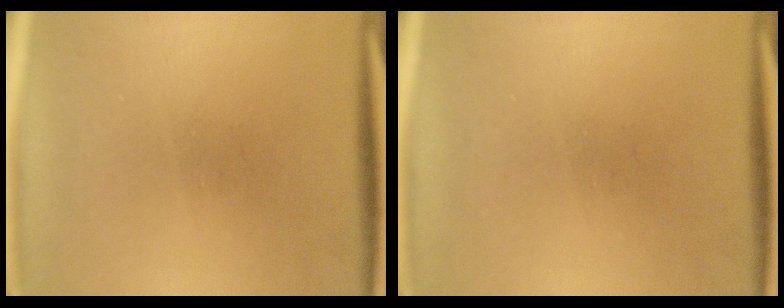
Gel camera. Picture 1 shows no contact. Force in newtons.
{"total": 0.0}